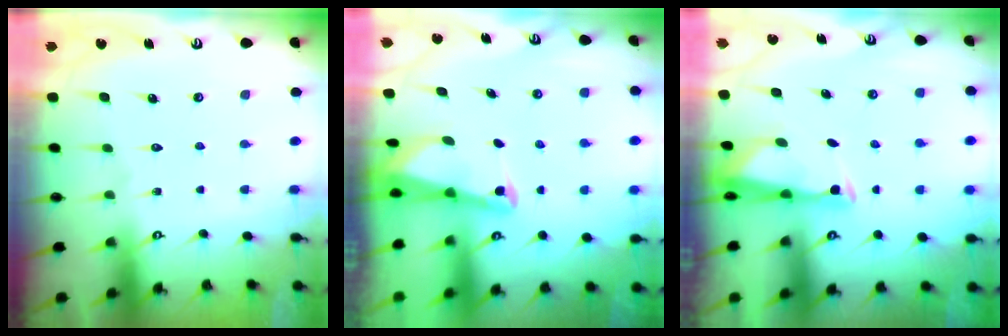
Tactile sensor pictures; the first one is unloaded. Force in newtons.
{"total": 2.7, "press": 2.6, "slide": 0.6}
{"total": 2.9, "press": 2.8, "slide": 0.8}